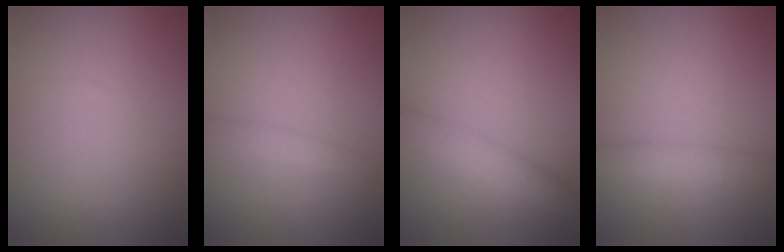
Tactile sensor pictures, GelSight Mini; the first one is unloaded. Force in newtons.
{"total": 1.0, "press": 1.0, "slide": 0.0}
{"total": 2.8, "press": 2.8, "slide": 0.0}
{"total": 1.9, "press": 1.9, "slide": 0.1}